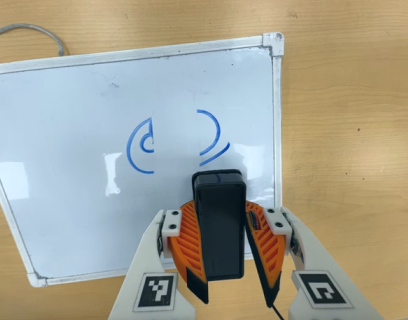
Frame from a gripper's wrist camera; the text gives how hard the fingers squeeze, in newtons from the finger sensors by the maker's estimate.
{"total": 9.9, "left": 10.0, "right": 9.8}